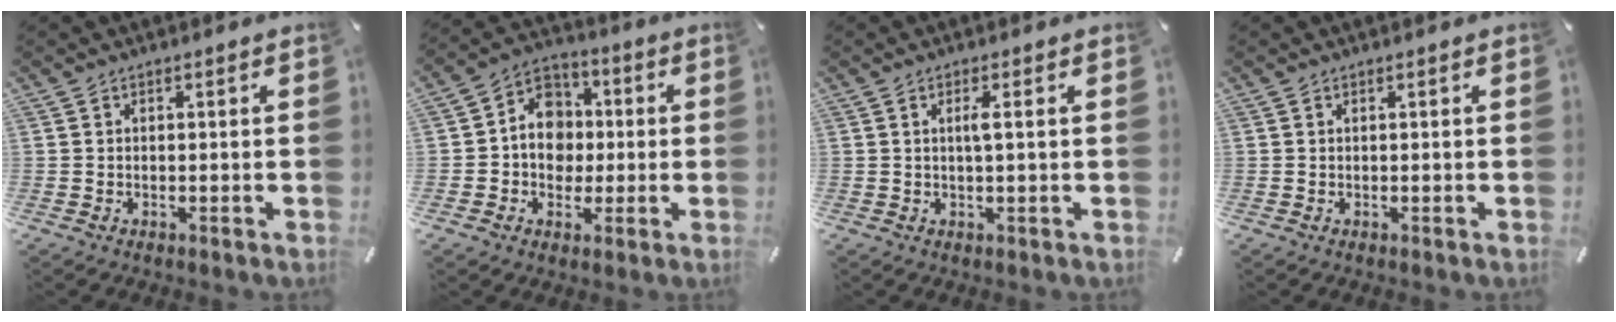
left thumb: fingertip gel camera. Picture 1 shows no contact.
{"total": 9.8, "force": [-1.0, 8.9, 4.0], "torque": [-0.085, 0.016, -0.018]}
{"total": 2.6, "force": [0.5, 0.1, 2.5], "torque": [-0.051, -0.001, 0.005]}
{"total": 0.0}